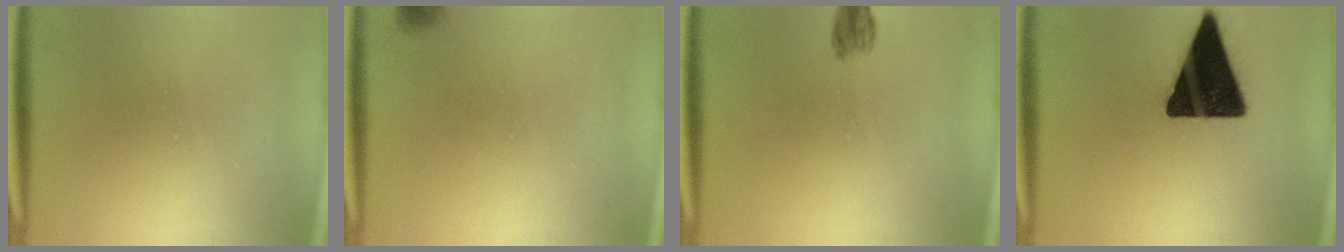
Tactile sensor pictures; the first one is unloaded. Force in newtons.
{"total": 1.2}
{"total": 1.6}
{"total": 18.1}